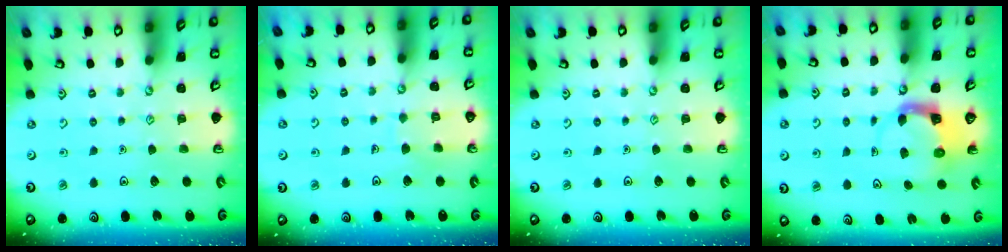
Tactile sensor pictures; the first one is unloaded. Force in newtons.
{"total": 5.3, "press": 5.3, "slide": 0.4}
{"total": 0.0}
{"total": 4.0, "press": 4.0, "slide": 0.5}